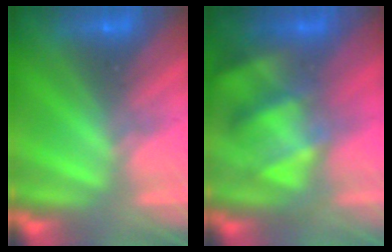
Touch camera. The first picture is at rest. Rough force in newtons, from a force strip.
{"total": 4.9}